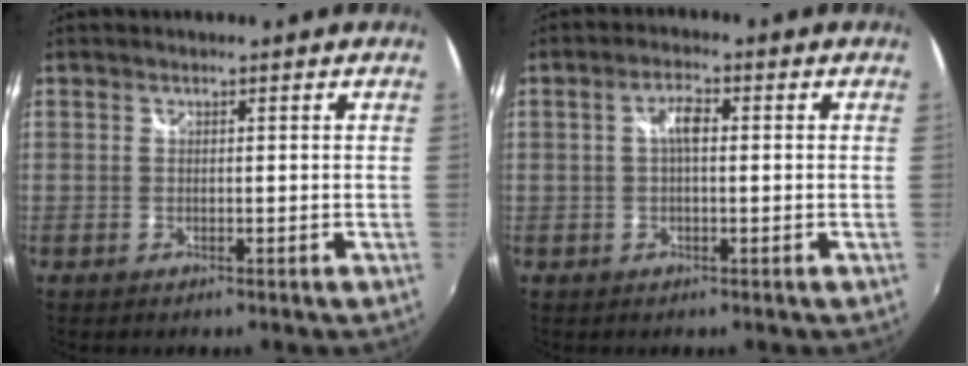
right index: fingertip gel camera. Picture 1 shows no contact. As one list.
[{"total": 3.2, "force": [0.3, 1.2, 3.0], "torque": [-0.056, 0.010, 0.004]}]